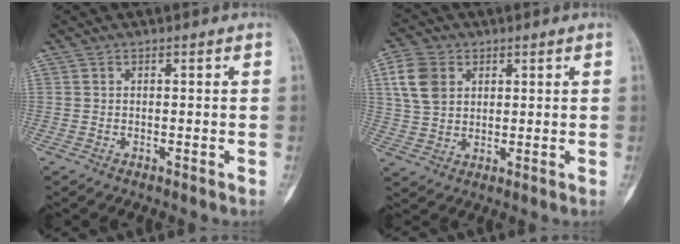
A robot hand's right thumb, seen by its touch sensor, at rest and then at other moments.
{"total": 8.3, "force": [2.9, 6.2, 4.6], "torque": [-0.081, -0.002, 0.058]}